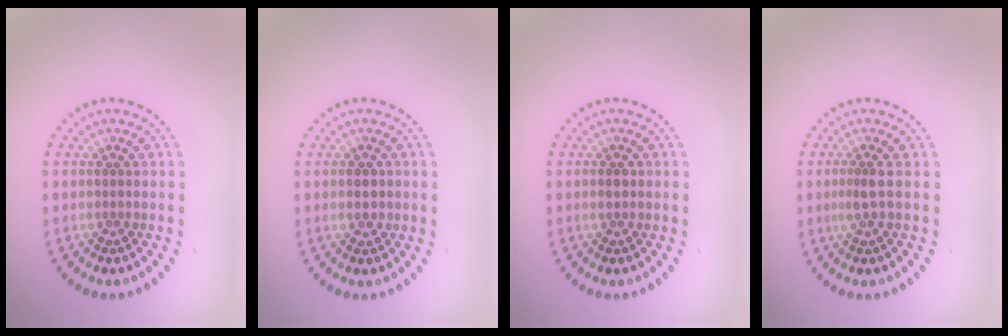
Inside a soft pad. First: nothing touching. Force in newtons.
{"total": 1.7, "press": 1.7, "slide": 0.1}
{"total": 0.9, "press": 0.9, "slide": 0.1}
{"total": 1.7, "press": 1.3, "slide": 1.1}